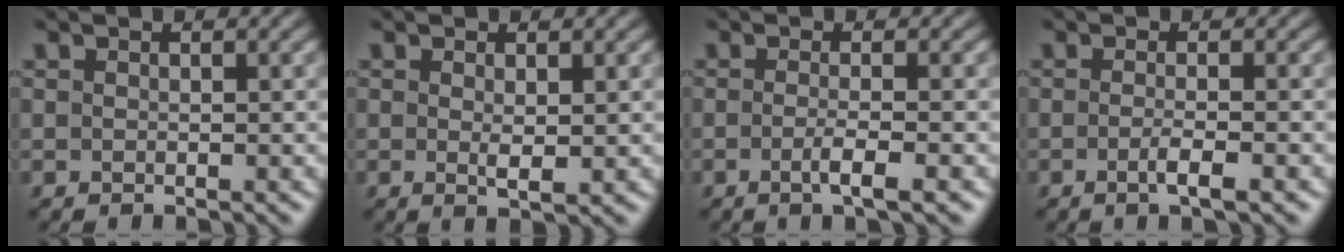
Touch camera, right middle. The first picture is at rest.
{"total": 1.3, "force": [0.2, 0.3, 1.2], "torque": [-0.023, -0.006, 0.007]}
{"total": 2.4, "force": [-0.8, 0.6, 2.1], "torque": [-0.032, -0.002, -0.018]}
{"total": 2.1, "force": [-0.8, 0.5, 1.8], "torque": [-0.026, 0.000, -0.018]}